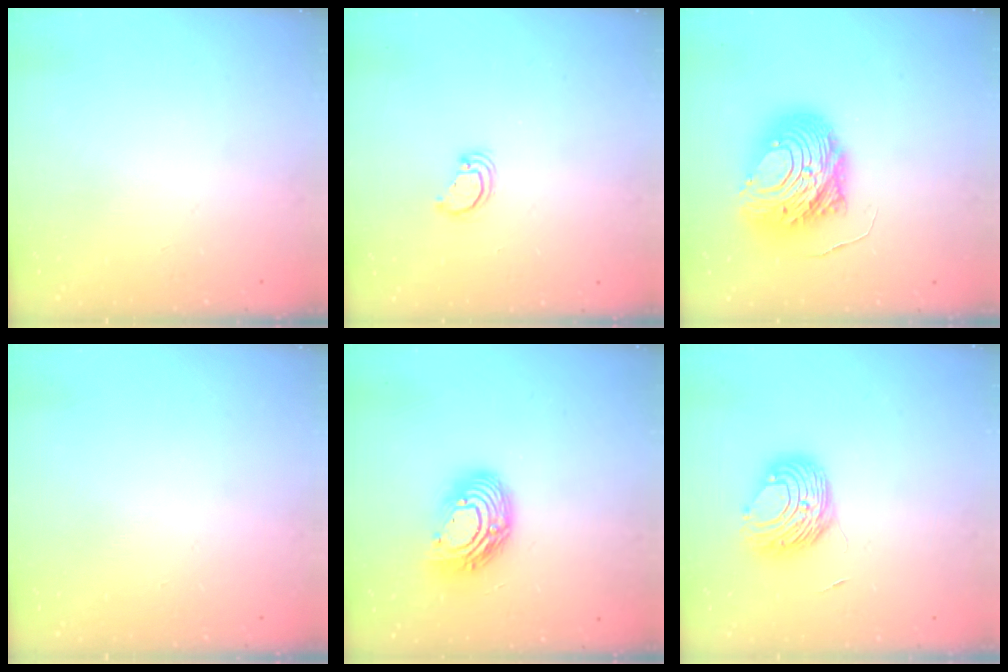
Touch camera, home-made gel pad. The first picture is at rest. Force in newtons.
{"total": 3.3, "press": 3.3, "slide": 0.2}
{"total": 14.1, "press": 14.0, "slide": 1.3}
{"total": 0.0}
{"total": 13.4, "press": 13.4, "slide": 1.0}
{"total": 9.2, "press": 9.2, "slide": 0.5}